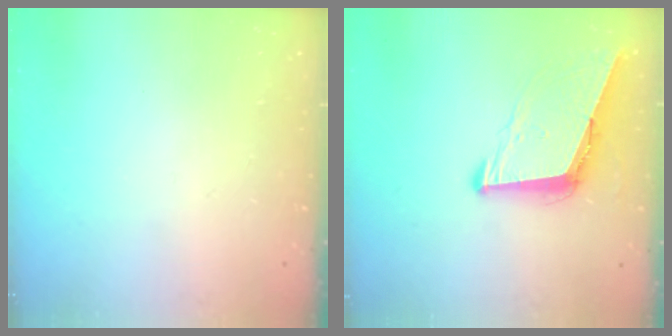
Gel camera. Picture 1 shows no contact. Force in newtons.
{"total": 8.6, "press": 7.7, "slide": 3.8}